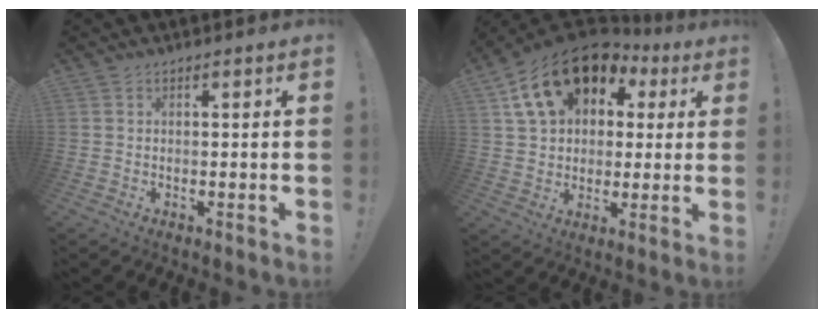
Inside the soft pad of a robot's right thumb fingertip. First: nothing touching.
{"total": 19.5, "force": [9.6, 13.0, 10.9], "torque": [-0.170, -0.042, 0.184]}